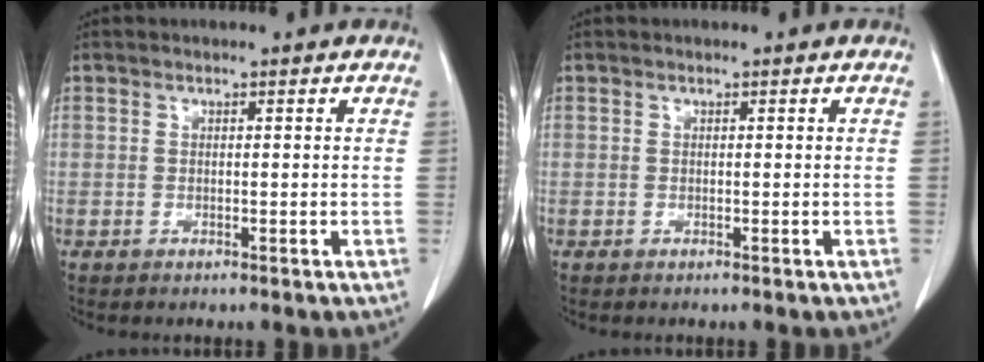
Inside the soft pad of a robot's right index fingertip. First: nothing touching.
{"total": 0.0}